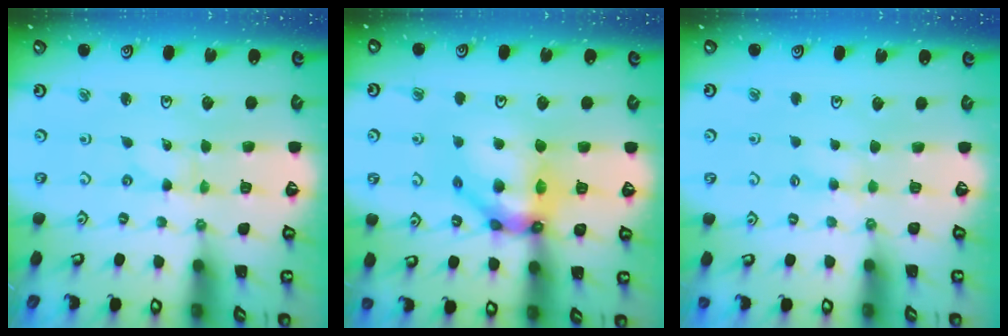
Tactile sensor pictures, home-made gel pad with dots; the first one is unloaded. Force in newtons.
{"total": 15.2, "press": 15.1, "slide": 1.5}
{"total": 3.0, "press": 2.9, "slide": 0.4}